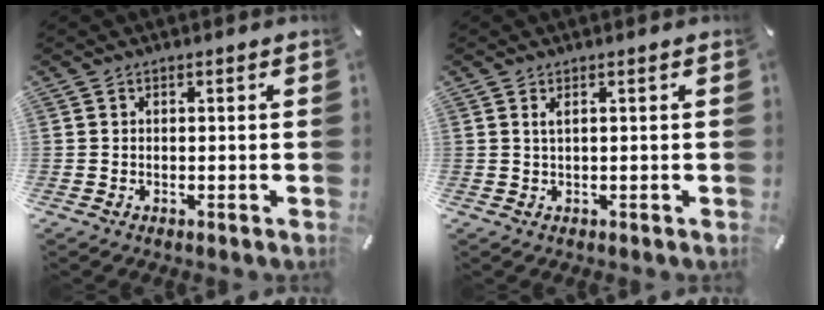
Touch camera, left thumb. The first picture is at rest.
{"total": 1.3, "force": [0.4, 0.3, 1.2], "torque": [-0.025, 0.001, 0.007]}